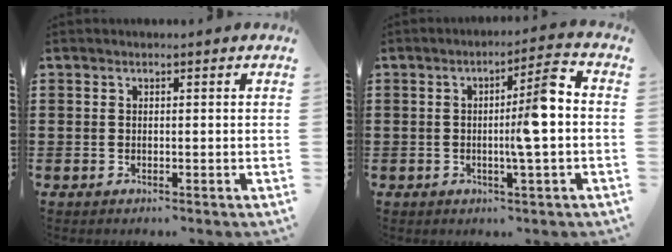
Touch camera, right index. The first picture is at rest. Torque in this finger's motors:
{"motor_torque": [1.84, 0.27, 0.38, 0.09]}